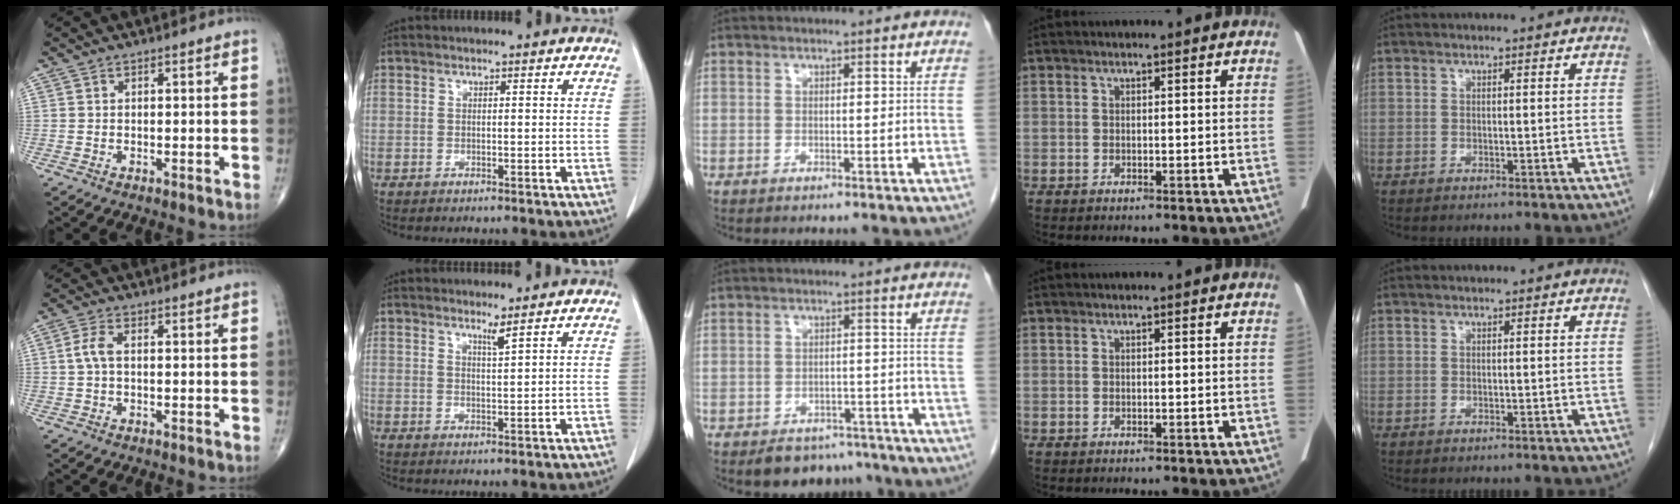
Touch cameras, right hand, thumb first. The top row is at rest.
{"thumb": {"total": 3.2, "force": [0.2, 1.6, 2.8], "torque": [-0.069, 0.008, 0.001]}, "index": {"total": 1.6, "force": [1.3, -0.5, 0.8], "torque": [-0.017, -0.012, 0.025]}, "middle": {"total": 6.1, "force": [-5.1, 3.2, 0.8], "torque": [0.007, 0.007, -0.070]}}